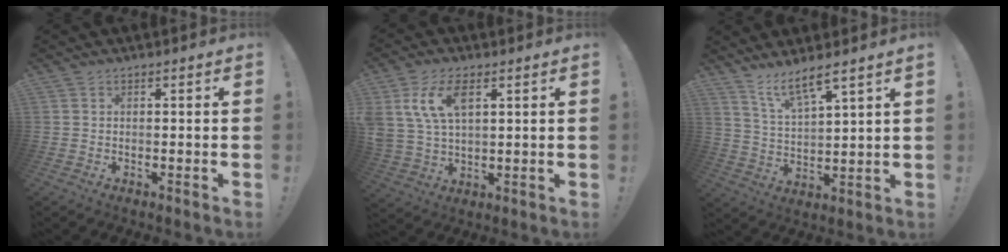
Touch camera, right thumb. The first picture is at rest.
{"total": 11.1, "force": [4.6, 6.3, 7.9], "torque": [-0.164, -0.007, 0.083]}
{"total": 8.1, "force": [6.7, 0.8, 4.5], "torque": [-0.082, -0.040, 0.117]}